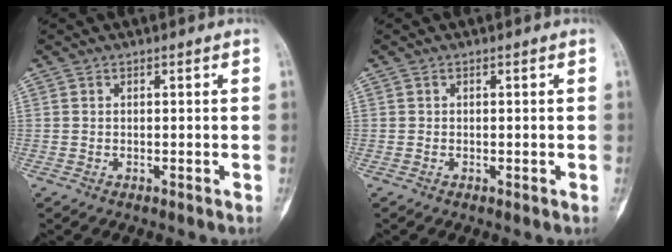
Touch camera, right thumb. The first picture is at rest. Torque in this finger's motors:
{"motor_torque": [-0.09, -0.15, 0.04, 0.01, -0.03]}